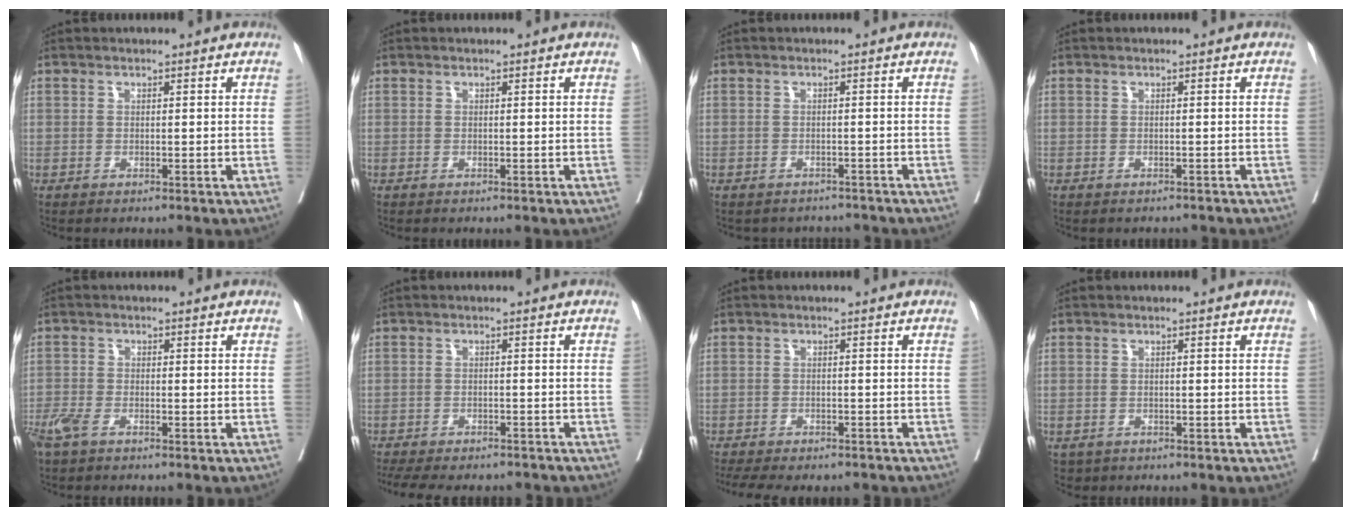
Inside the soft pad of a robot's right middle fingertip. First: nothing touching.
{"total": 0.0}
{"total": 4.2, "force": [-3.9, 1.5, -0.2], "torque": [0.006, 0.004, -0.048]}
{"total": 1.4, "force": [-1.3, 0.5, 0.0], "torque": [-0.001, -0.002, -0.021]}
{"total": 3.6, "force": [-2.4, 1.2, 2.3], "torque": [-0.055, -0.006, -0.047]}
{"total": 12.7, "force": [-11.3, 3.4, 4.6], "torque": [-0.090, -0.004, -0.149]}
{"total": 9.6, "force": [-8.4, 2.8, 3.7], "torque": [-0.058, -0.006, -0.114]}
{"total": 2.0, "force": [-1.2, 1.6, 0.3], "torque": [-0.007, -0.001, -0.017]}